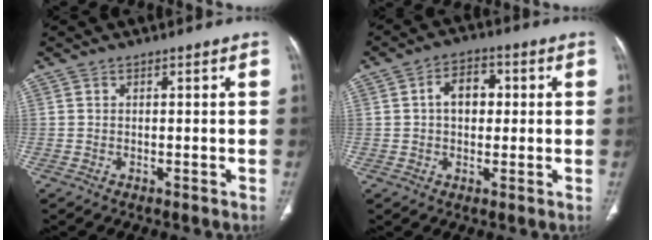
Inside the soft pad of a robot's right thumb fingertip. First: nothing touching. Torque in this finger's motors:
{"motor_torque": [1.15, 1.03, 0.19, -0.50, 0.19]}